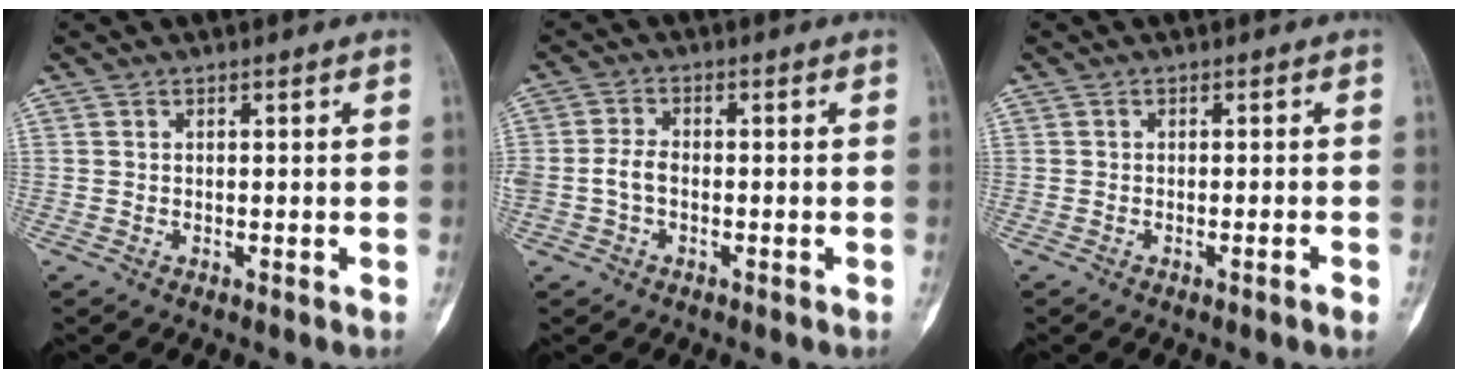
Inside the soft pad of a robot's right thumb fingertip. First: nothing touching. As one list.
[{"total": 3.8, "force": [-0.9, 2.5, 2.7], "torque": [-0.056, 0.015, -0.018]}, {"total": 1.5, "force": [-0.9, -0.1, 1.2], "torque": [-0.023, 0.001, -0.013]}]